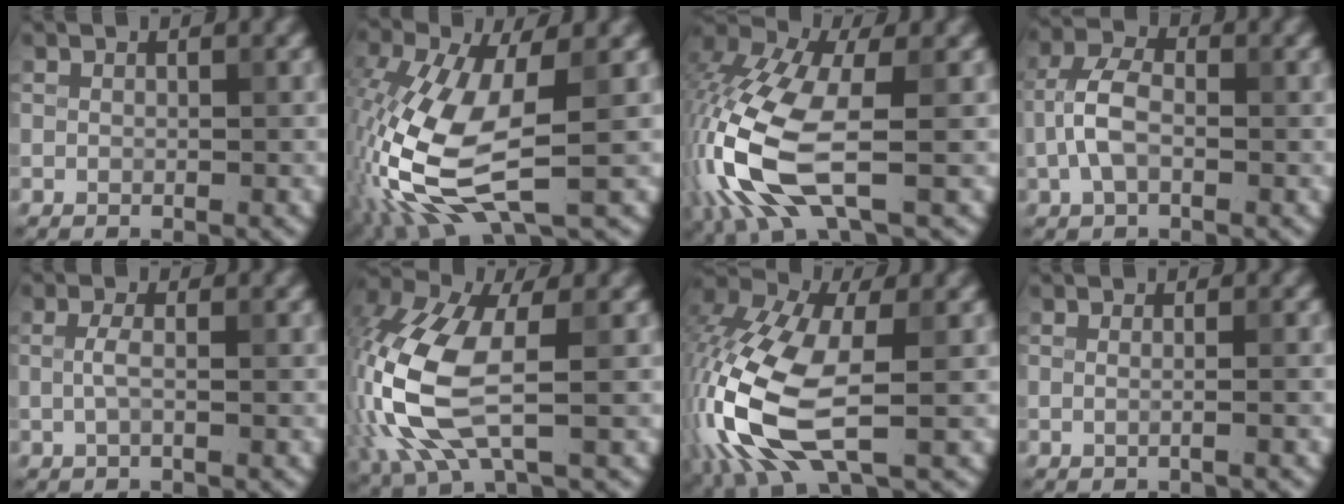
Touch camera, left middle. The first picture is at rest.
{"total": 9.8, "force": [-2.5, 4.1, 8.5], "torque": [-0.209, -0.006, -0.051]}
{"total": 10.7, "force": [-2.9, 4.5, 9.2], "torque": [-0.220, -0.001, -0.068]}
{"total": 3.8, "force": [-0.9, 2.1, 3.1], "torque": [-0.067, 0.011, -0.024]}
{"total": 1.4, "force": [-0.1, 0.3, 1.3], "torque": [-0.030, 0.000, -0.004]}
{"total": 10.3, "force": [-1.1, 4.5, 9.2], "torque": [-0.232, 0.001, -0.030]}
{"total": 11.9, "force": [-3.1, 5.5, 10.1], "torque": [-0.240, -0.006, -0.069]}
{"total": 1.4, "force": [0.0, 0.6, 1.3], "torque": [-0.011, -0.007, -0.016]}